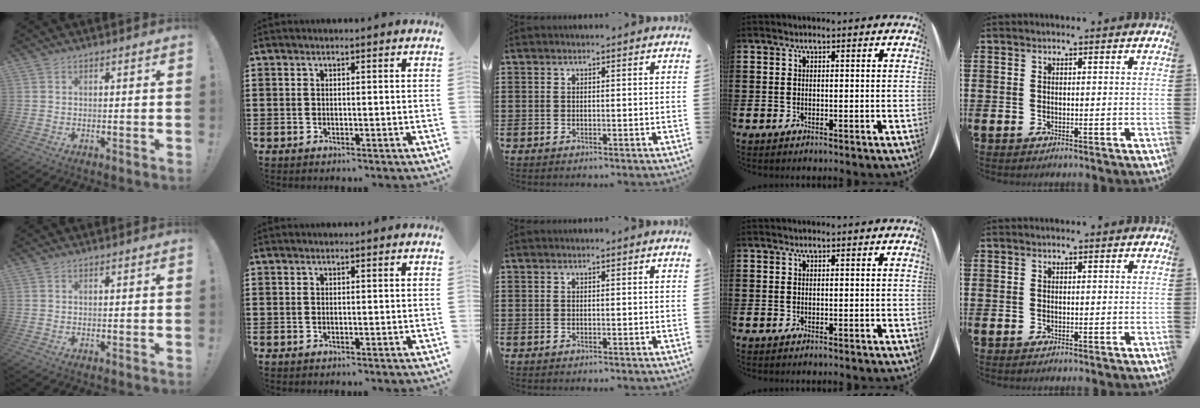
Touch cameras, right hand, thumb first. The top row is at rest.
{}